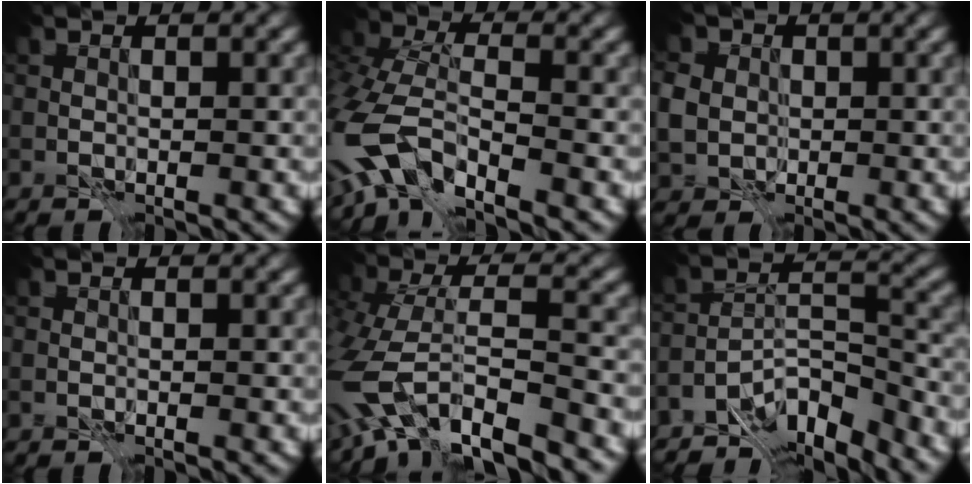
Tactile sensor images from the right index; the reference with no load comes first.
{"total": 8.2, "force": [-4.9, 4.1, 5.2], "torque": [-0.113, -0.013, -0.105]}
{"total": 4.4, "force": [0.0, 4.0, 1.7], "torque": [-0.051, 0.003, -0.009]}
{"total": 0.0}
{"total": 10.9, "force": [-7.8, 4.5, 6.0], "torque": [-0.129, -0.012, -0.123]}
{"total": 8.5, "force": [-7.0, 3.0, 3.6], "torque": [-0.048, -0.008, -0.121]}